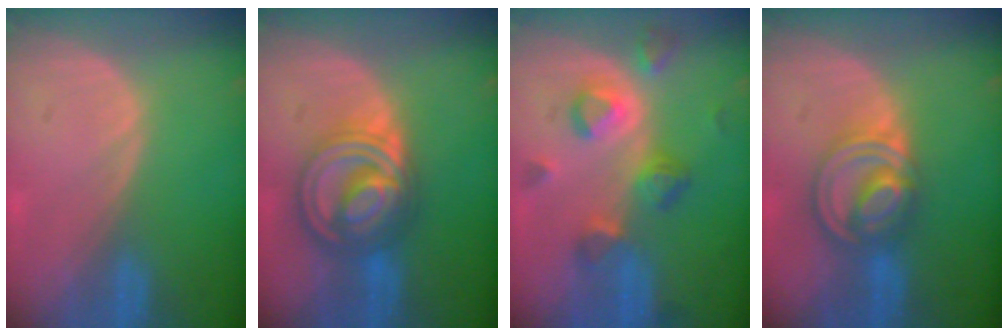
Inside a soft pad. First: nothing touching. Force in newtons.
{"total": 9.2, "press": 9.2, "slide": 0.6}
{"total": 7.2, "press": 7.1, "slide": 1.0}
{"total": 8.0, "press": 6.8, "slide": 4.1}